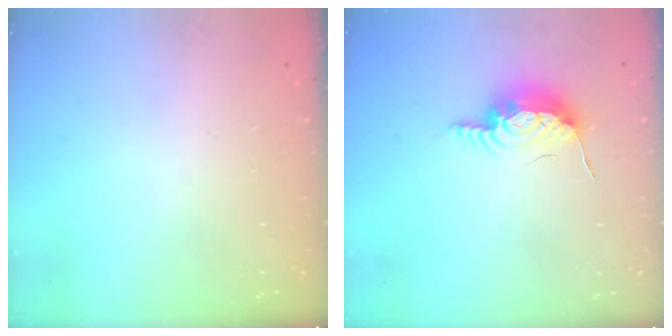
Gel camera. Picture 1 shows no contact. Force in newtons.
{"total": 10.3, "press": 10.2, "slide": 1.0}